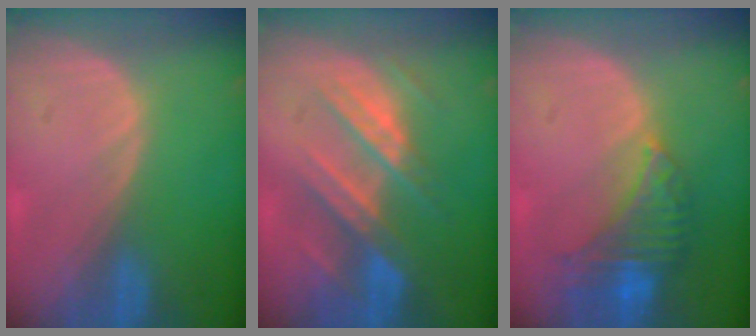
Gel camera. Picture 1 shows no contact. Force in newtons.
{"total": 9.0, "press": 7.8, "slide": 4.4}
{"total": 8.1, "press": 6.9, "slide": 4.1}